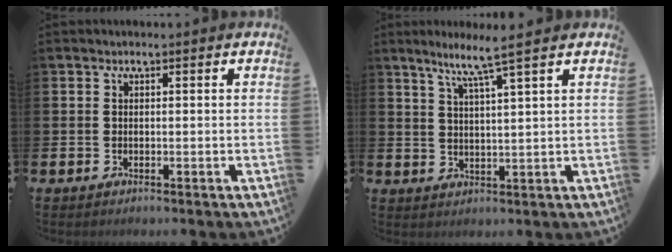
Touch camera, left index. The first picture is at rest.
{"total": 5.3, "force": [4.2, -0.8, 3.1], "torque": [-0.075, -0.019, 0.068]}